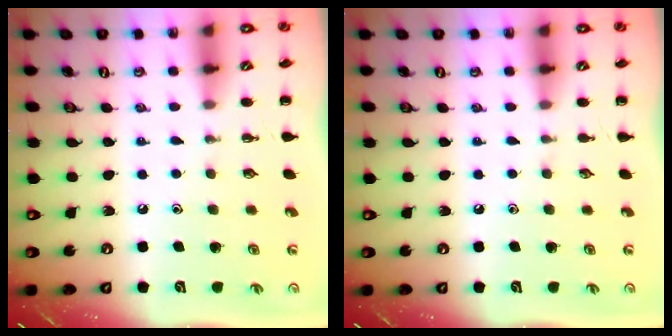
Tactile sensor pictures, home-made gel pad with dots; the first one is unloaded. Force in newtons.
{"total": 0.0}